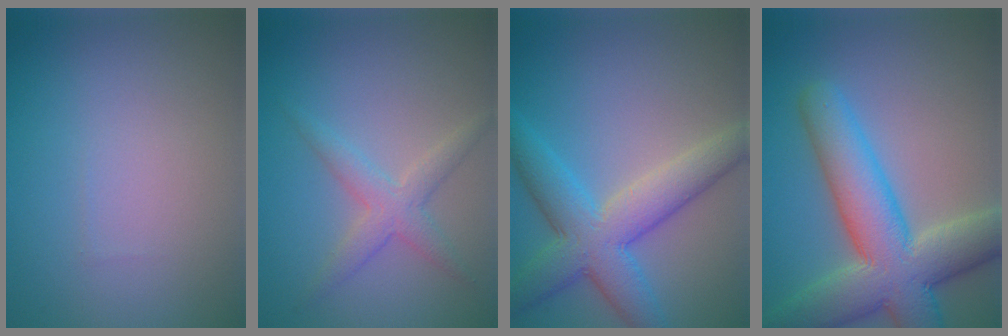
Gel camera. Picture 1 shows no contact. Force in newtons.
{"total": 2.8, "press": 2.8, "slide": 0.1}
{"total": 7.1, "press": 7.1, "slide": 0.3}
{"total": 10.3, "press": 10.3, "slide": 0.7}